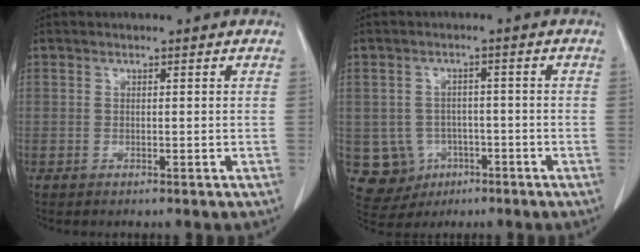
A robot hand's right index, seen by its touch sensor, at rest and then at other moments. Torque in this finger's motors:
{"motor_torque": [-0.24, 0.11, -0.27, -0.14]}